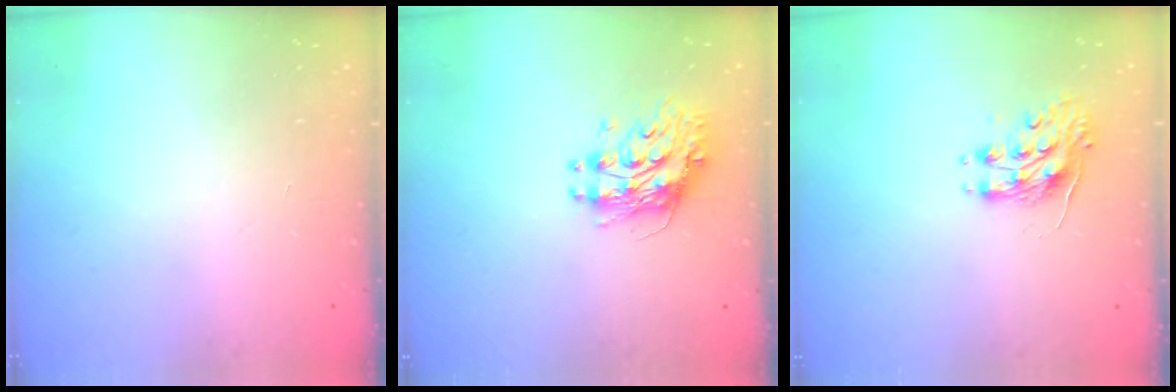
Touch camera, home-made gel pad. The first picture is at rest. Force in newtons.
{"total": 10.3, "press": 10.2, "slide": 1.0}
{"total": 8.4, "press": 8.3, "slide": 0.4}